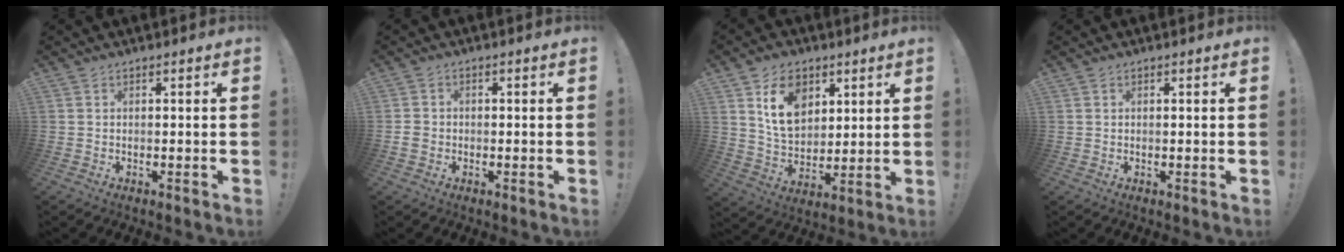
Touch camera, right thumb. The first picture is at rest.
{"total": 2.5, "force": [-0.6, 2.1, 1.2], "torque": [-0.010, 0.005, -0.011]}
{"total": 13.2, "force": [6.3, 9.5, 6.7], "torque": [-0.100, -0.021, 0.123]}
{"total": 0.9, "force": [0.4, 0.8, -0.2], "torque": [0.005, 0.002, 0.007]}